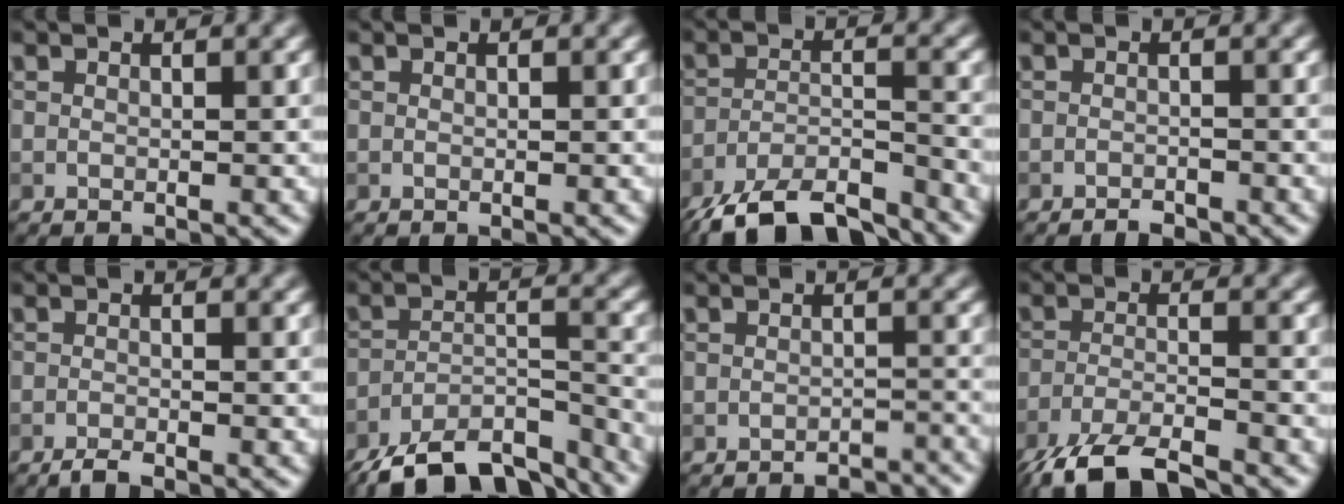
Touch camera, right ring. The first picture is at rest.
{"total": 0.0}
{"total": 9.5, "force": [-8.2, 2.0, 4.3], "torque": [-0.082, -0.005, -0.143]}
{"total": 1.1, "force": [-1.0, 0.0, 0.2], "torque": [-0.003, 0.006, -0.018]}
{"total": 1.3, "force": [-1.2, -0.1, 0.6], "torque": [-0.017, 0.004, -0.026]}
{"total": 11.1, "force": [-9.6, 3.0, 4.8], "torque": [-0.094, 0.000, -0.149]}
{"total": 2.3, "force": [-2.3, 0.4, 0.3], "torque": [0.004, 0.006, -0.031]}
{"total": 7.4, "force": [-6.1, 1.2, 4.0], "torque": [-0.085, -0.009, -0.117]}